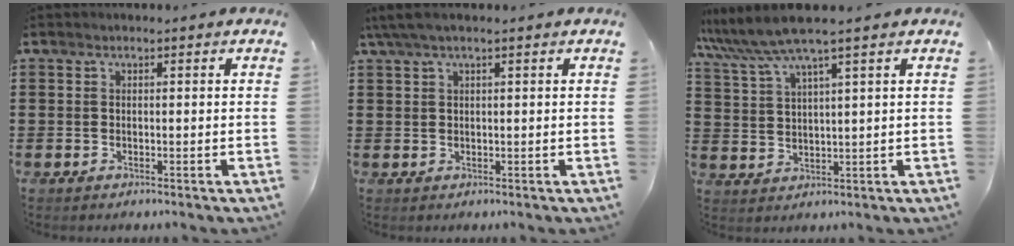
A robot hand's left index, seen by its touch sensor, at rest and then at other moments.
{"total": 2.3, "force": [1.0, 0.1, 2.1], "torque": [-0.039, 0.000, 0.017]}
{"total": 5.9, "force": [4.4, -0.2, 3.9], "torque": [-0.090, -0.012, 0.075]}